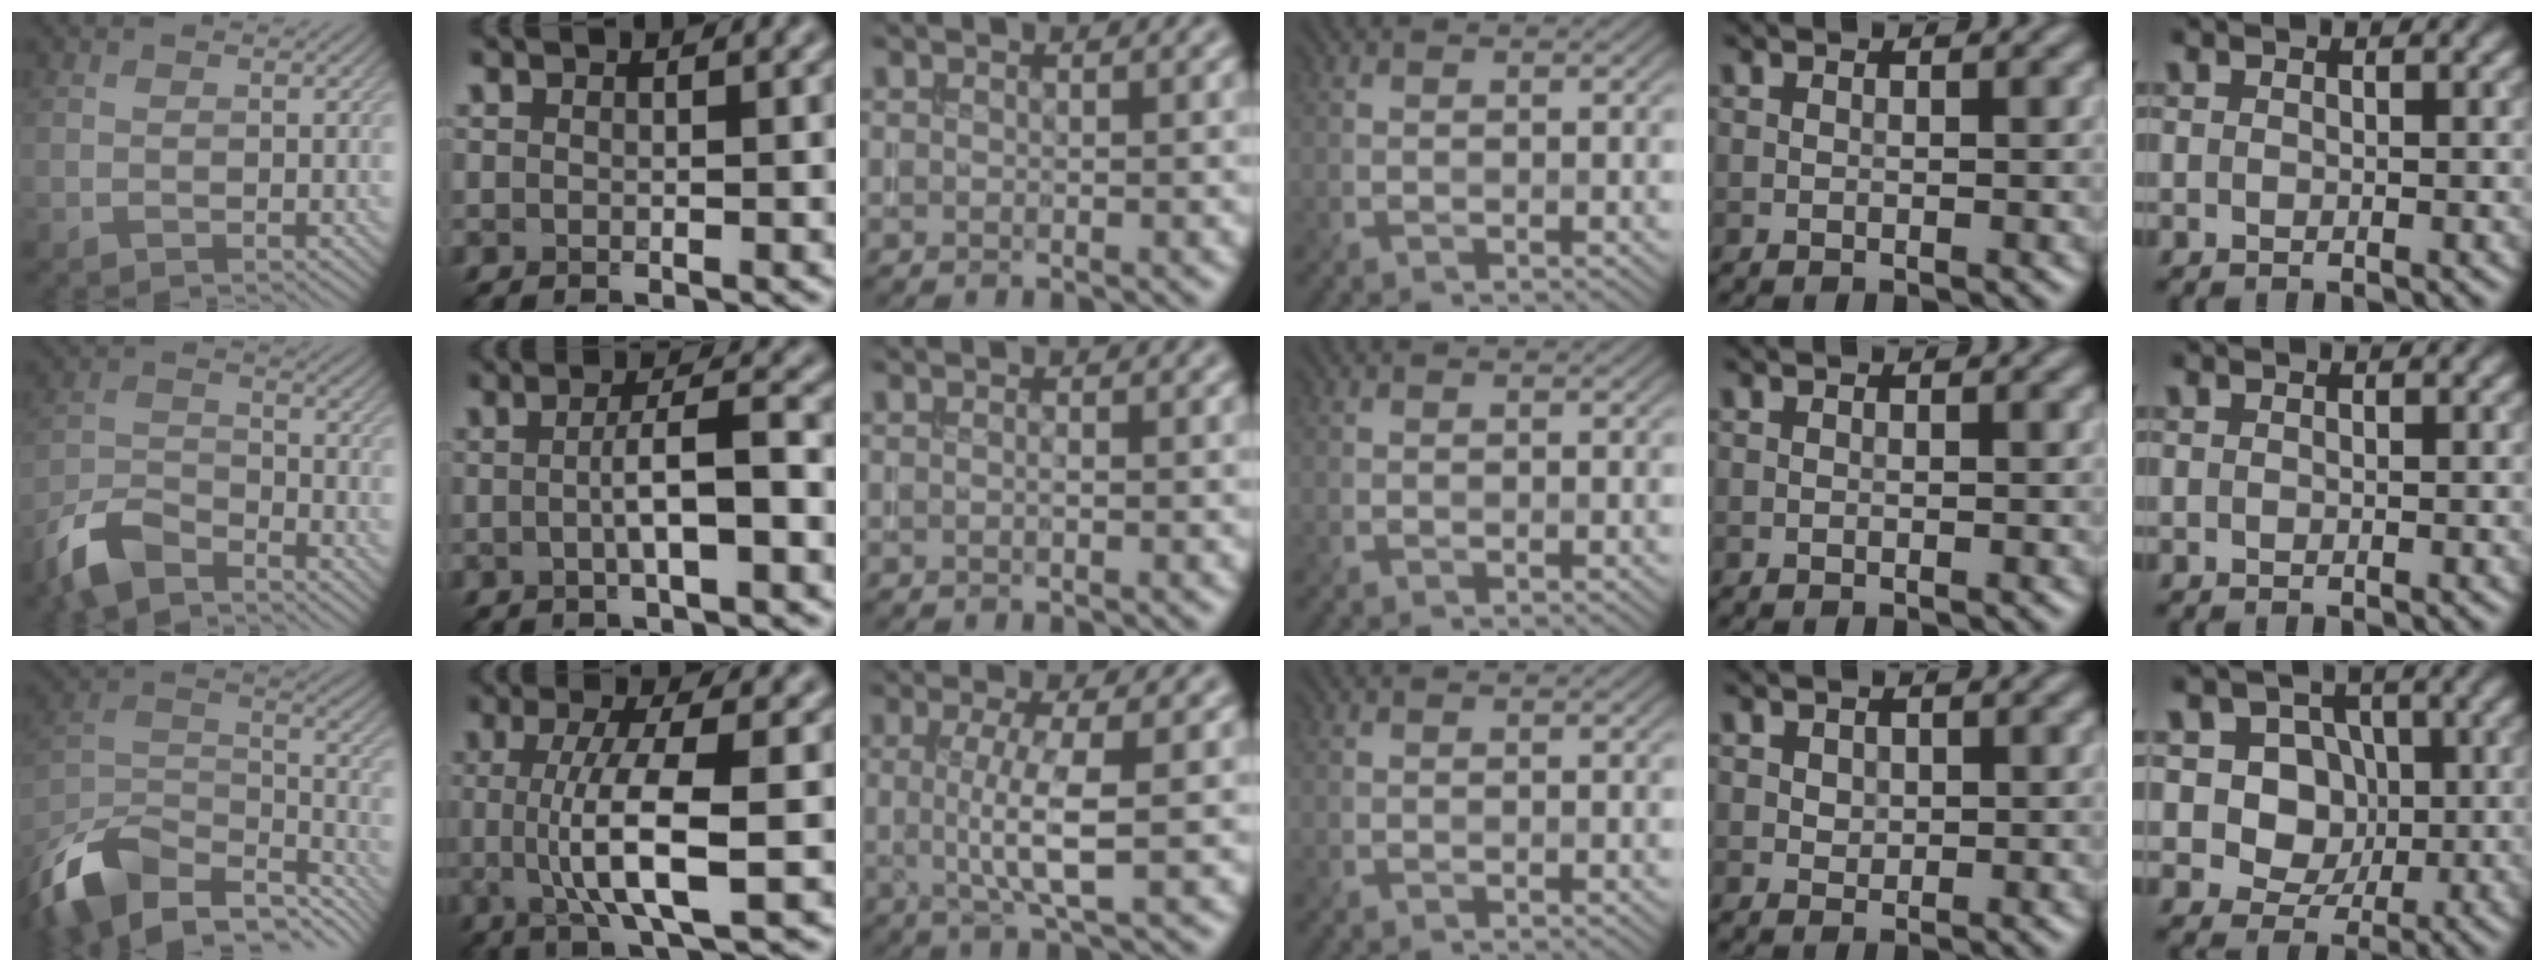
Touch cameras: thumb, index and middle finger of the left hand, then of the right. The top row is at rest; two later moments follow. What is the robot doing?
{"motion": "insert", "object": "drawer"}